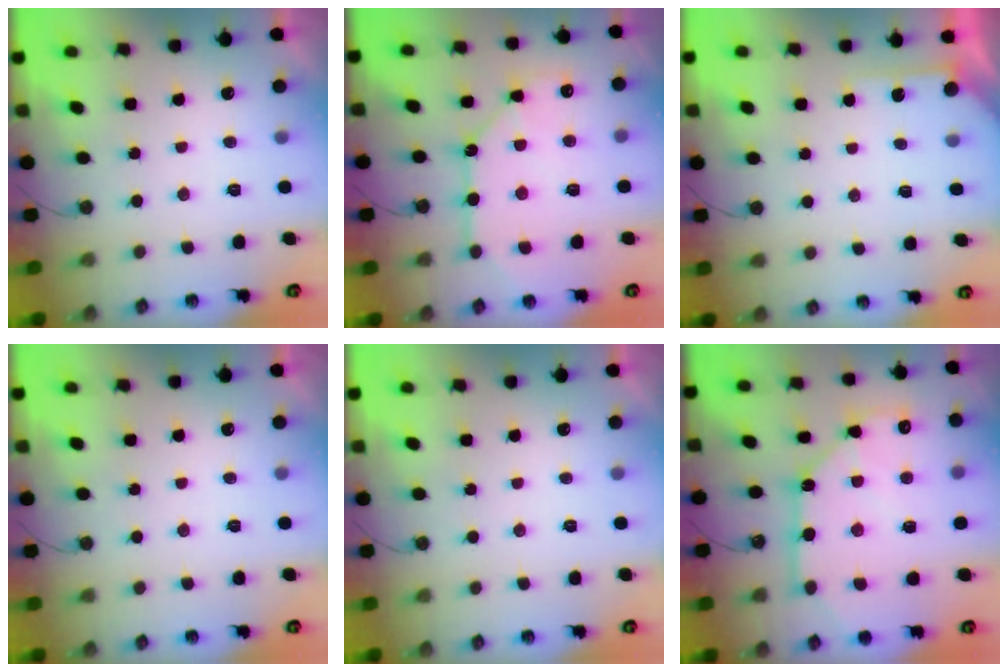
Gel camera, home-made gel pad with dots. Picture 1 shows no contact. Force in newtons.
{"total": 13.2, "press": 13.1, "slide": 0.9}
{"total": 4.4, "press": 4.4, "slide": 0.3}
{"total": 0.0}
{"total": 0.0}
{"total": 14.4, "press": 14.4, "slide": 1.0}